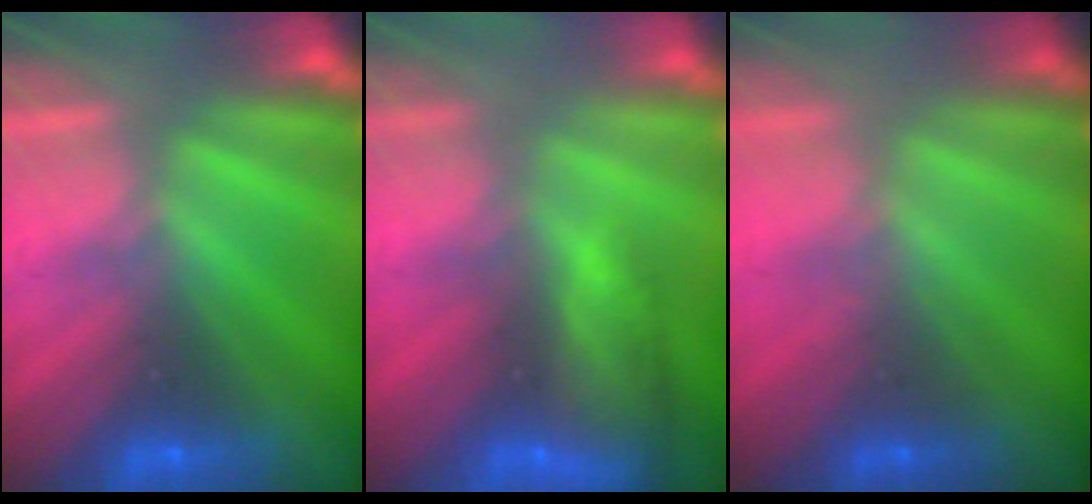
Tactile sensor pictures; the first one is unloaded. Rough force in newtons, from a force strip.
{"total": 6.8}
{"total": 1.8}